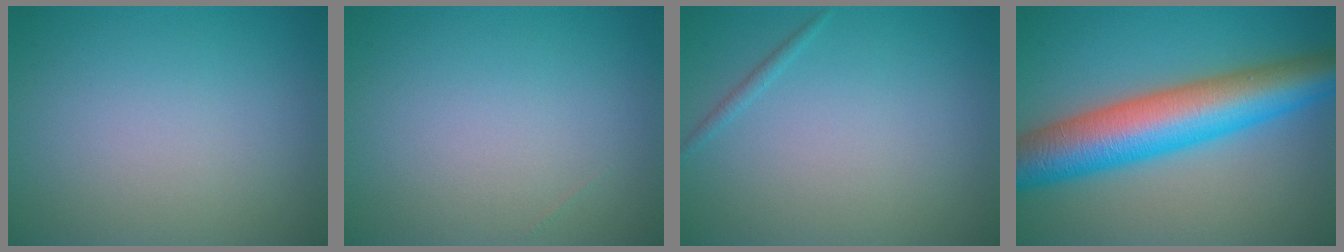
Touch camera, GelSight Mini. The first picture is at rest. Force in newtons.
{"total": 0.0}
{"total": 0.6, "press": 0.6, "slide": 0.0}
{"total": 10.7, "press": 10.7, "slide": 0.1}